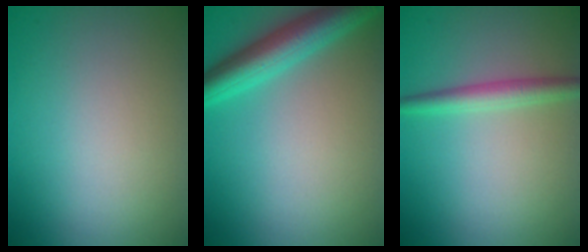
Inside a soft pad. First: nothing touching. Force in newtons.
{"total": 5.1, "press": 5.1, "slide": 0.2}
{"total": 2.5, "press": 2.5, "slide": 0.0}